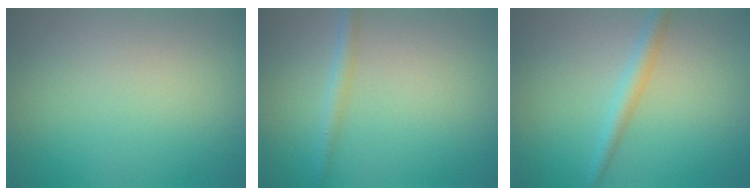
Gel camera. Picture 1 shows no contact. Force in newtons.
{"total": 1.7, "press": 1.7, "slide": 0.0}
{"total": 2.1, "press": 2.1, "slide": 0.0}